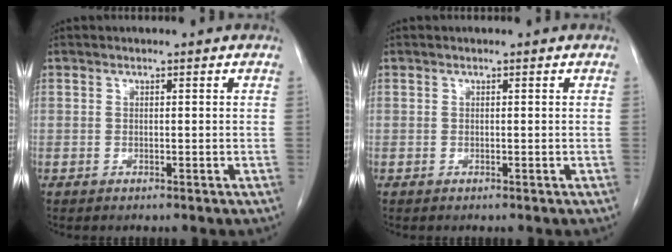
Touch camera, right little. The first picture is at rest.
{"total": 0.0}